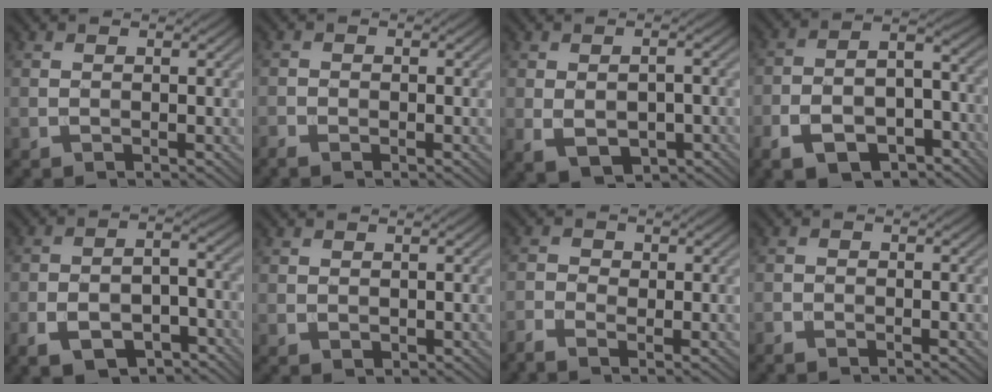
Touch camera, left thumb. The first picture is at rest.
{"total": 1.5, "force": [-1.2, 0.6, 0.8], "torque": [-0.017, -0.004, -0.026]}
{"total": 5.3, "force": [-1.5, 3.1, 3.9], "torque": [-0.072, -0.018, -0.016]}
{"total": 11.2, "force": [-6.5, 5.5, 7.3], "torque": [-0.132, -0.019, -0.111]}
{"total": 8.9, "force": [-5.0, 4.6, 5.7], "torque": [-0.097, -0.009, -0.079]}
{"total": 0.7, "force": [0.4, 0.4, 0.3], "torque": [-0.007, -0.004, 0.012]}
{"total": 2.5, "force": [-1.5, 1.2, 1.6], "torque": [-0.035, -0.002, -0.035]}
{"total": 1.2, "force": [-1.0, 0.4, 0.4], "torque": [-0.010, -0.004, -0.023]}